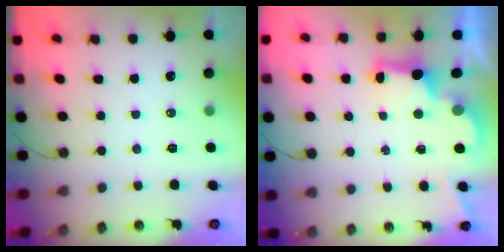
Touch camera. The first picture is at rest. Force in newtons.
{"total": 2.9, "press": 2.7, "slide": 0.9}